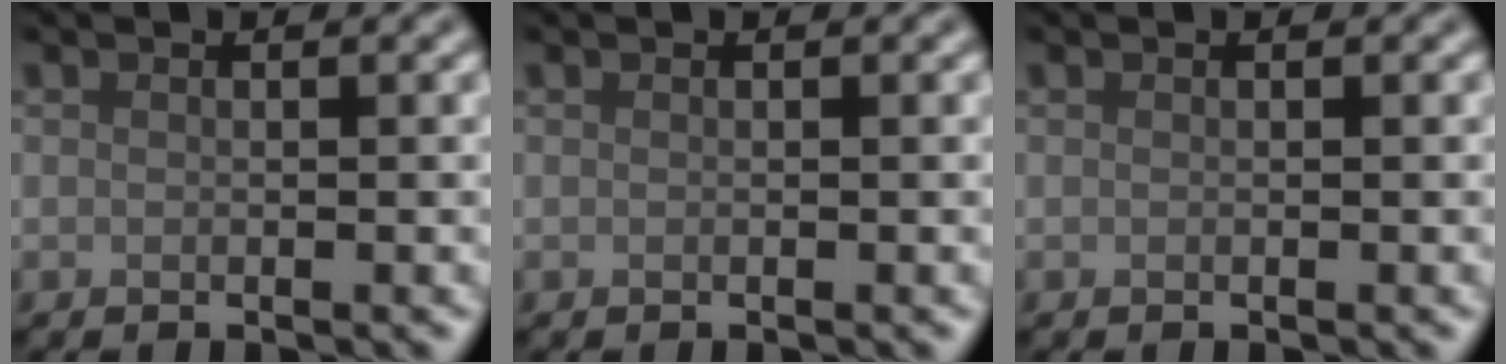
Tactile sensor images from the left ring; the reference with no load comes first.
{"total": 0.0}
{"total": 0.0}